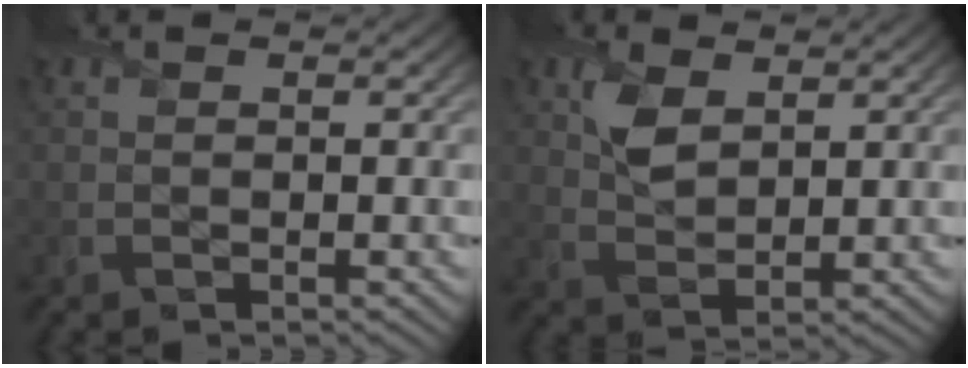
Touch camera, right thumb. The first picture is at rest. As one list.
[{"total": 4.2, "force": [2.1, 2.4, 2.8], "torque": [-0.069, 0.000, 0.042]}]